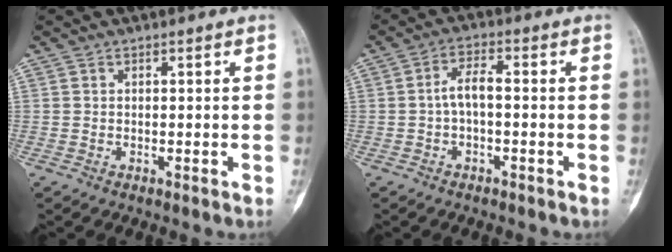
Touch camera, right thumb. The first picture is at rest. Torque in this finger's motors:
{"motor_torque": [-0.17, -0.19, 0.37, -0.12, -0.01]}